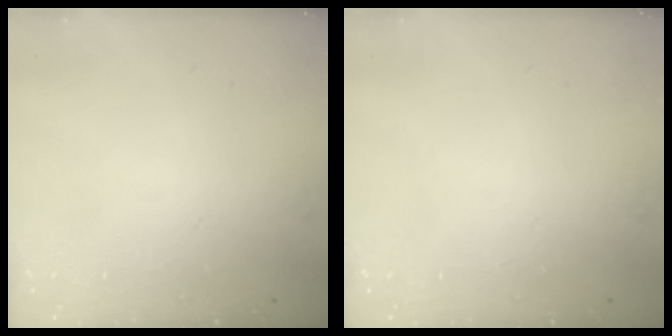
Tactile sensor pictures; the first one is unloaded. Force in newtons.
{"total": 0.0}